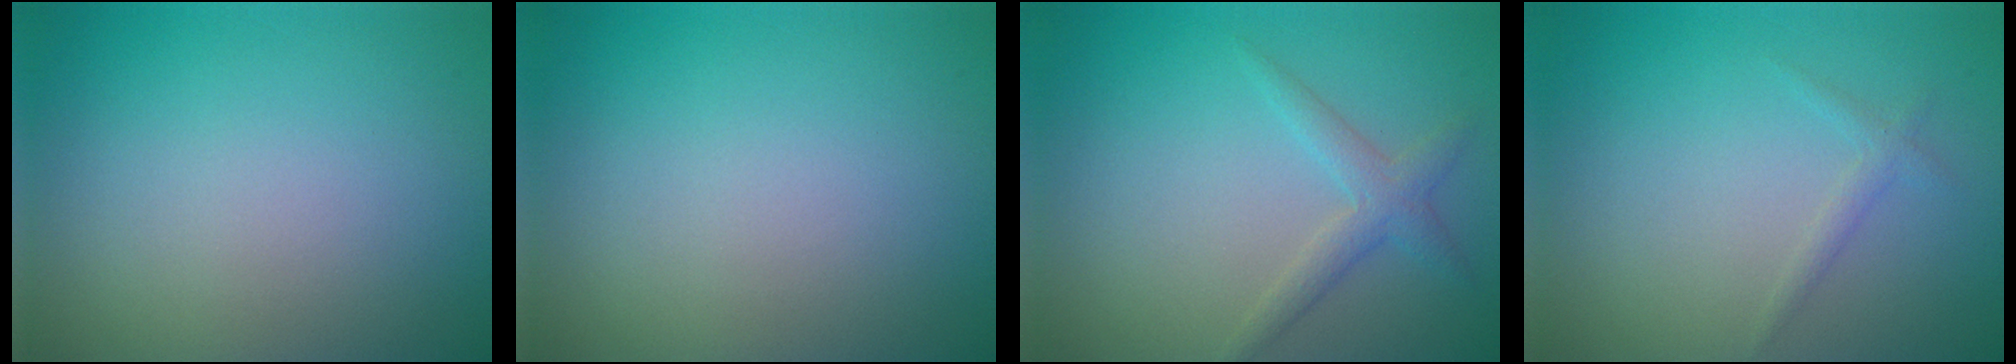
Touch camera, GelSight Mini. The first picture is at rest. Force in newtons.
{"total": 0.0}
{"total": 2.0, "press": 2.0, "slide": 0.1}
{"total": 0.9, "press": 0.9, "slide": 0.1}